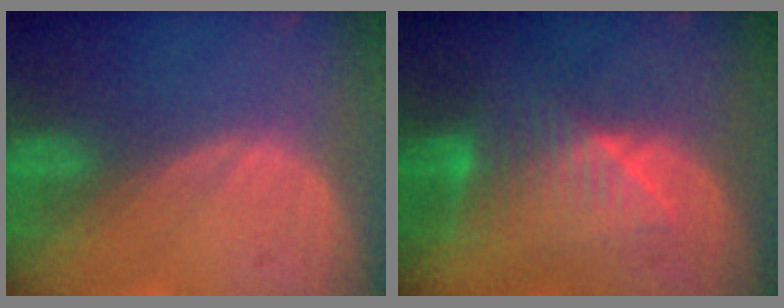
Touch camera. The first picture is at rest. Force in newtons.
{"total": 7.8, "press": 7.0, "slide": 3.6}